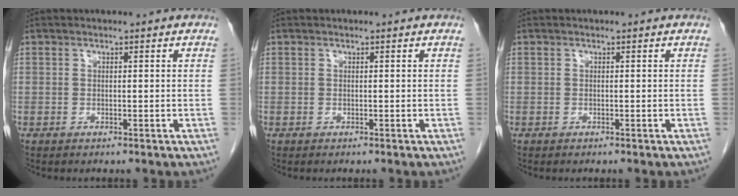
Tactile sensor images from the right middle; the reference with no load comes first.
{"total": 0.0}
{"total": 0.0}